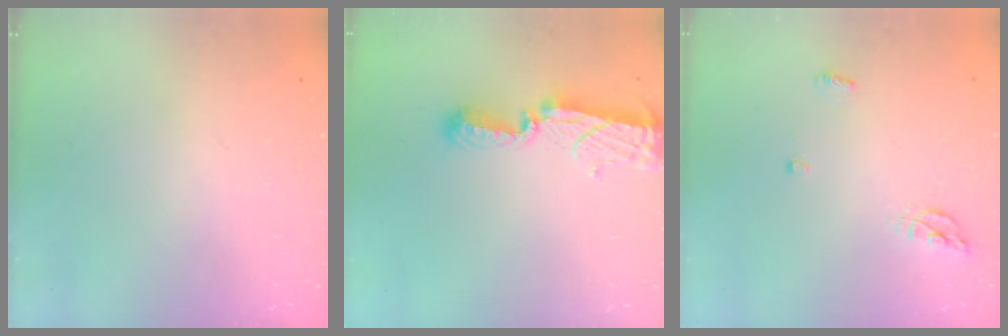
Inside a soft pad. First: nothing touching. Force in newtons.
{"total": 8.7, "press": 8.7, "slide": 0.7}
{"total": 6.5, "press": 6.5, "slide": 0.1}